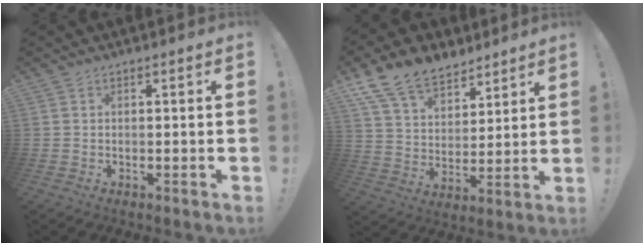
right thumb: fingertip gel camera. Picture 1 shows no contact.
{"total": 14.3, "force": [10.6, 8.1, 5.3], "torque": [-0.099, -0.072, 0.202]}